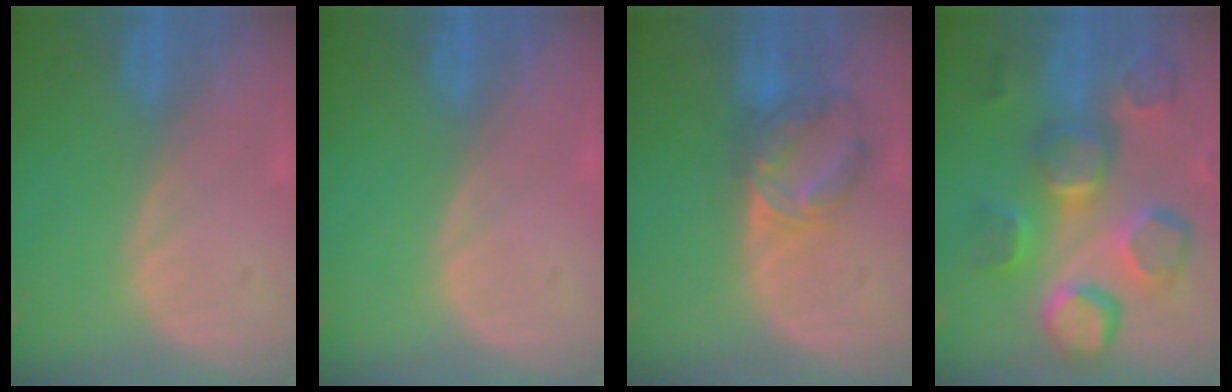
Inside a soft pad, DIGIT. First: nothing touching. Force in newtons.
{"total": 0.0}
{"total": 6.8, "press": 6.3, "slide": 2.4}
{"total": 11.9, "press": 10.8, "slide": 5.0}